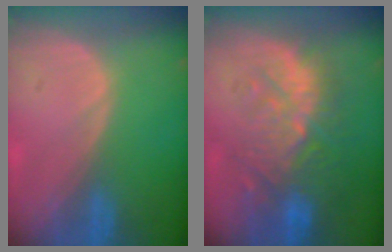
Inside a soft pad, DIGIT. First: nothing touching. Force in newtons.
{"total": 11.0, "press": 9.9, "slide": 4.7}